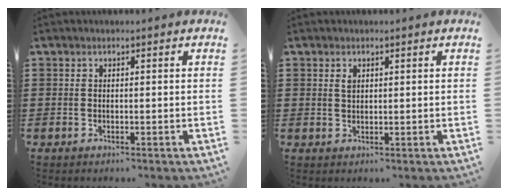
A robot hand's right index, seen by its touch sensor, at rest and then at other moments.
{"total": 1.3, "force": [0.6, 0.7, 0.9], "torque": [-0.019, 0.004, 0.010]}